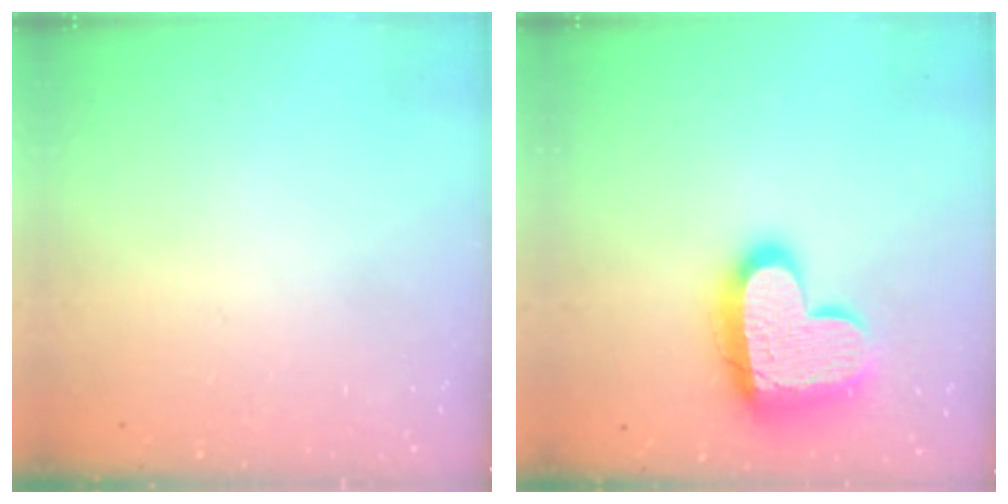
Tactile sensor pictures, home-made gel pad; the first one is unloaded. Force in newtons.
{"total": 18.4, "press": 18.3, "slide": 1.7}